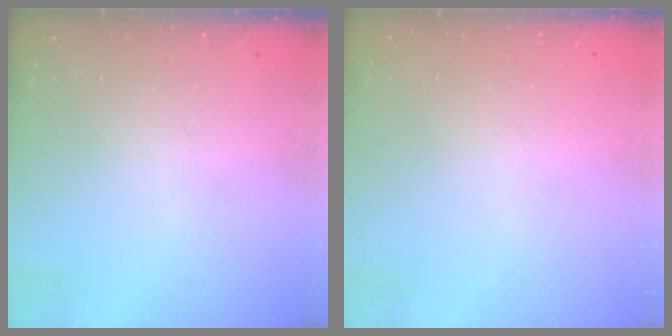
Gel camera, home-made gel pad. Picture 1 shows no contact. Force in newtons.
{"total": 0.0}